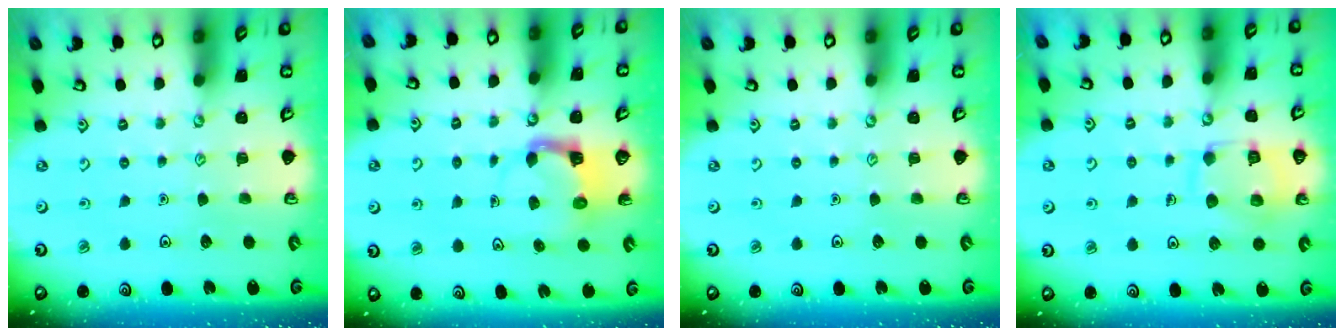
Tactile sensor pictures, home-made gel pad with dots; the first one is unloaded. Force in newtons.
{"total": 3.9, "press": 3.9, "slide": 0.2}
{"total": 0.0}
{"total": 12.8, "press": 12.8, "slide": 1.2}